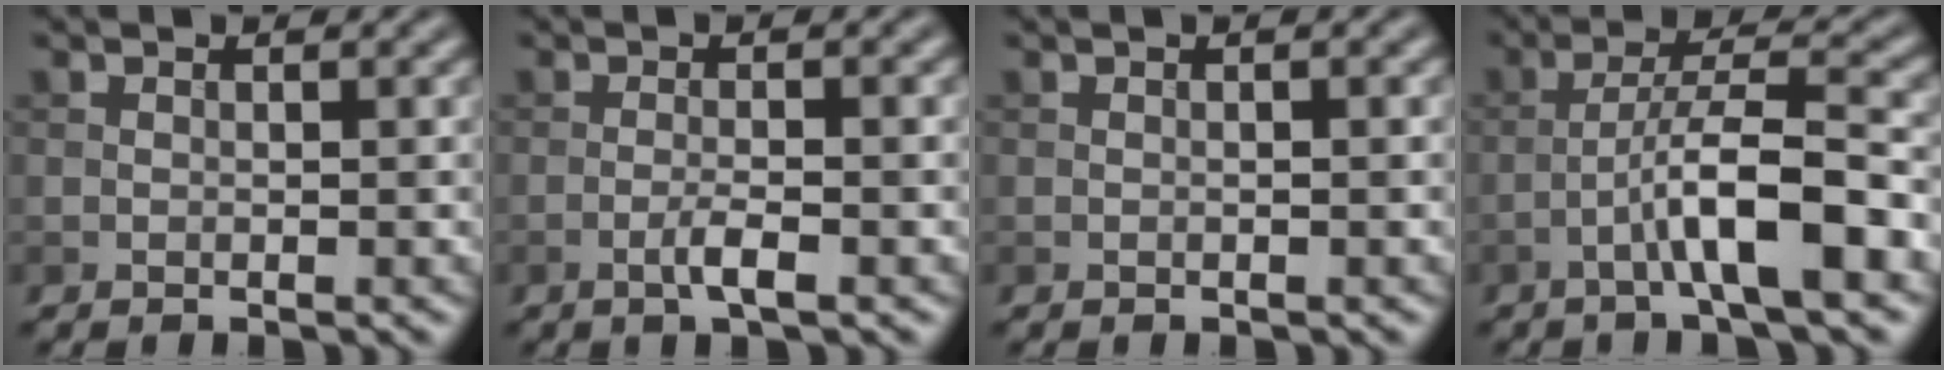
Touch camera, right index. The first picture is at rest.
{"total": 2.5, "force": [-0.9, 0.3, 2.3], "torque": [-0.041, 0.005, -0.022]}
{"total": 0.9, "force": [0.1, 0.1, 0.8], "torque": [-0.015, -0.001, -0.003]}
{"total": 6.5, "force": [-2.8, 0.8, 5.8], "torque": [-0.100, 0.022, -0.049]}